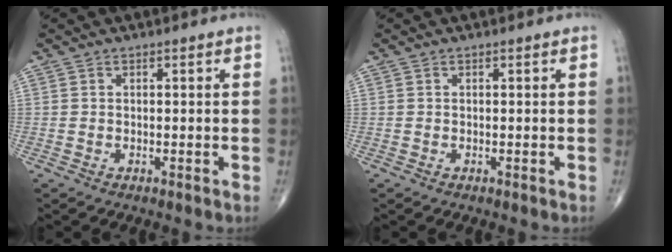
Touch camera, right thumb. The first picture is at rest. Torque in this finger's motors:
{"motor_torque": [-0.11, 0.16, -0.10, 0.00, 0.02]}